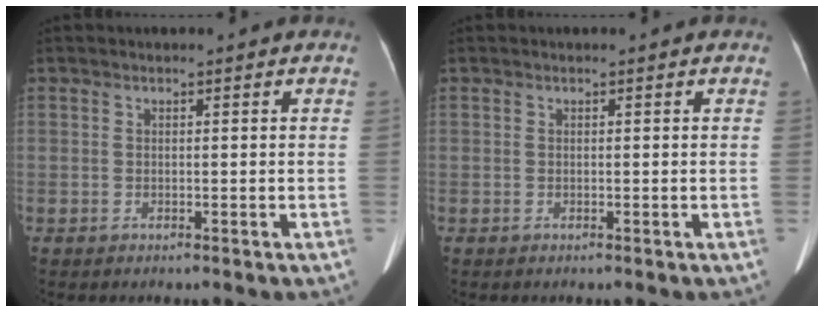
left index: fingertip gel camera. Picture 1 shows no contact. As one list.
[{"total": 0.0}]